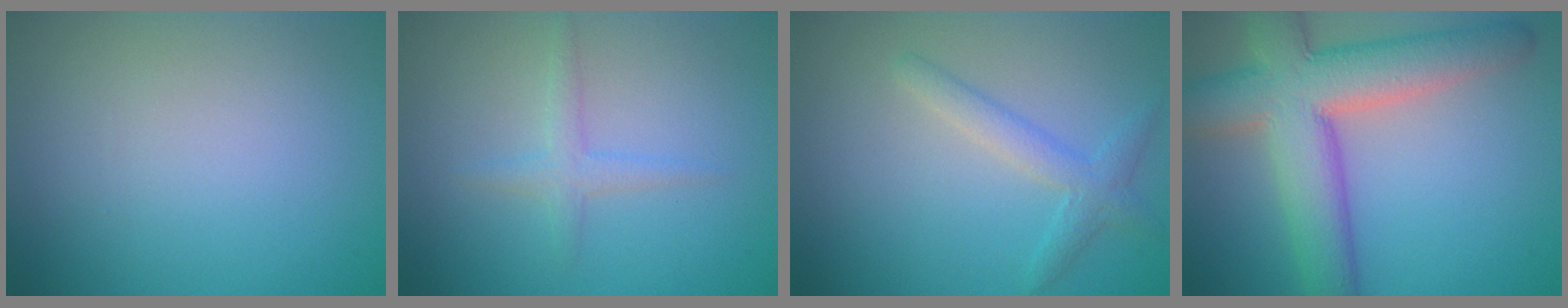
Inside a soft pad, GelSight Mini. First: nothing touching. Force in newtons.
{"total": 1.6, "press": 1.6, "slide": 0.1}
{"total": 2.4, "press": 2.4, "slide": 0.0}
{"total": 9.8, "press": 9.8, "slide": 0.8}